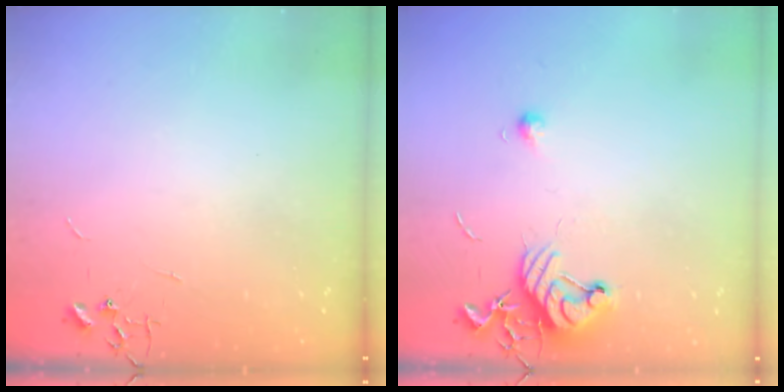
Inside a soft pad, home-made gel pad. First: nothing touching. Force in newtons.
{"total": 10.6, "press": 10.5, "slide": 1.2}